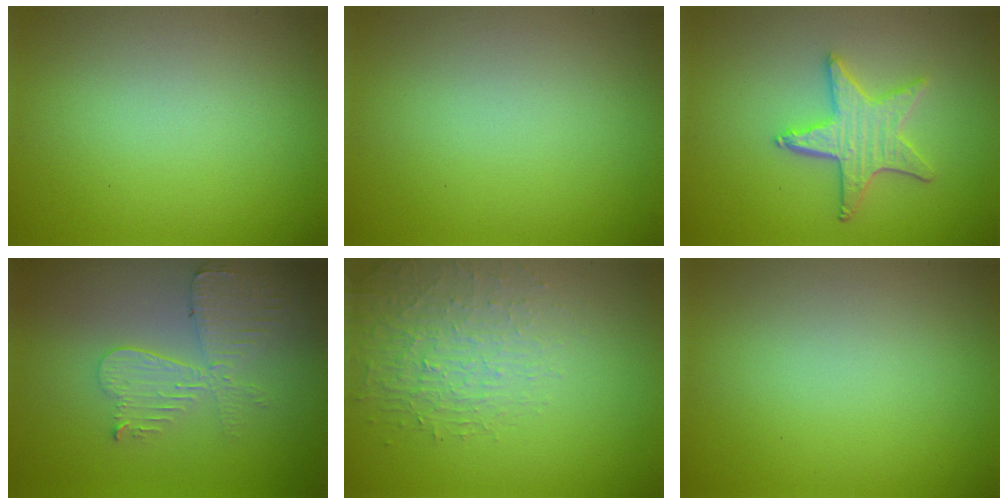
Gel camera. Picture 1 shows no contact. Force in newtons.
{"total": 0.0}
{"total": 4.0, "press": 3.6, "slide": 1.9}
{"total": 4.2, "press": 3.7, "slide": 2.1}
{"total": 1.9, "press": 1.4, "slide": 1.3}
{"total": 0.0}